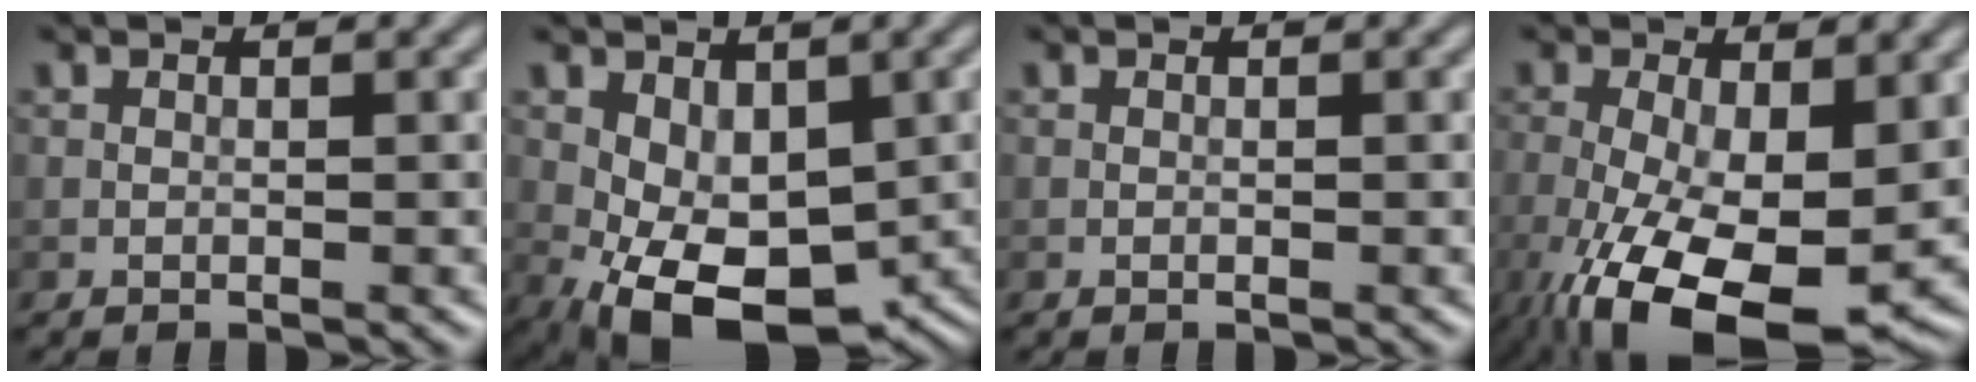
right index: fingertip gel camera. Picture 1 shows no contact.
{"total": 9.9, "force": [-2.9, 6.0, 7.3], "torque": [-0.116, -0.025, -0.033]}
{"total": 0.0}
{"total": 13.1, "force": [-4.8, 5.4, 10.9], "torque": [-0.195, -0.034, -0.074]}